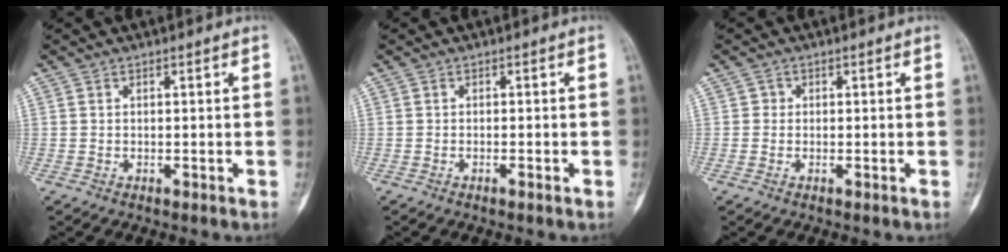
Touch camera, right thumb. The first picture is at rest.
{"total": 0.8, "force": [-0.5, 0.1, 0.7], "torque": [-0.014, 0.003, -0.007]}
{"total": 0.8, "force": [0.0, 0.8, 0.1], "torque": [0.004, 0.003, -0.001]}